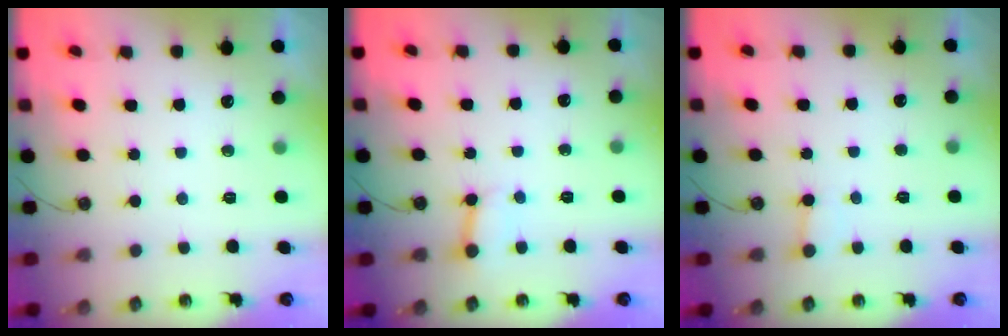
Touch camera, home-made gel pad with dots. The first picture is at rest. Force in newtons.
{"total": 2.9, "press": 2.9, "slide": 0.2}
{"total": 2.8, "press": 2.8, "slide": 0.4}